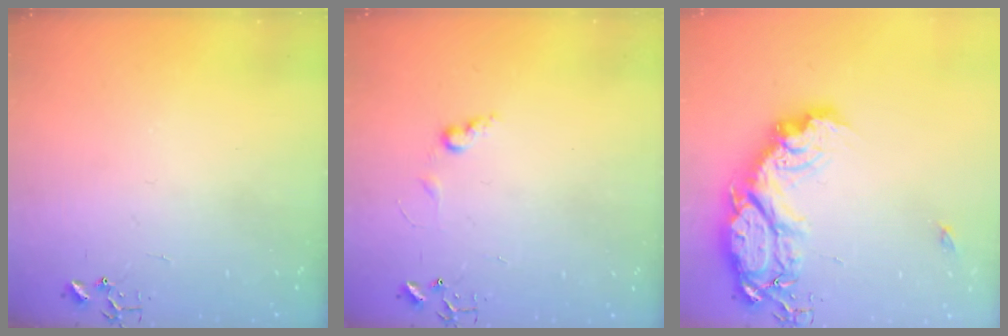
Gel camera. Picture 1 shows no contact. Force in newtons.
{"total": 6.4, "press": 6.4, "slide": 0.8}
{"total": 21.3, "press": 21.2, "slide": 1.6}